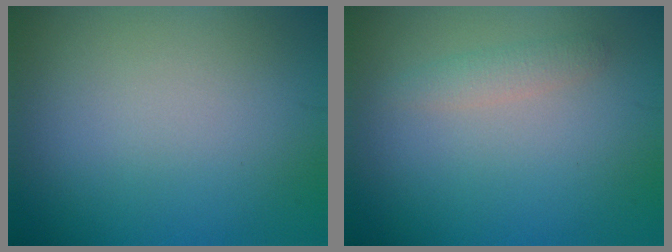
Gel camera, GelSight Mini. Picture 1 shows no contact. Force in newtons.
{"total": 1.4, "press": 1.4, "slide": 0.0}